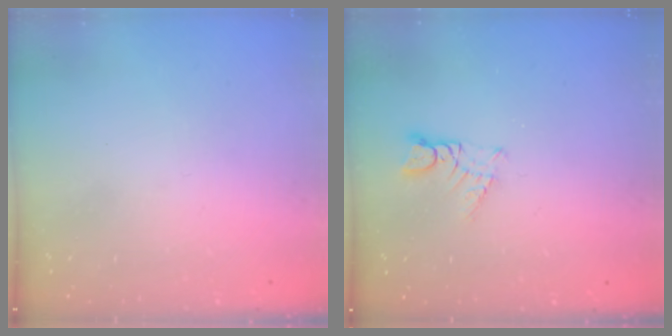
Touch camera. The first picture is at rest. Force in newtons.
{"total": 1.1, "press": 1.1, "slide": 0.1}